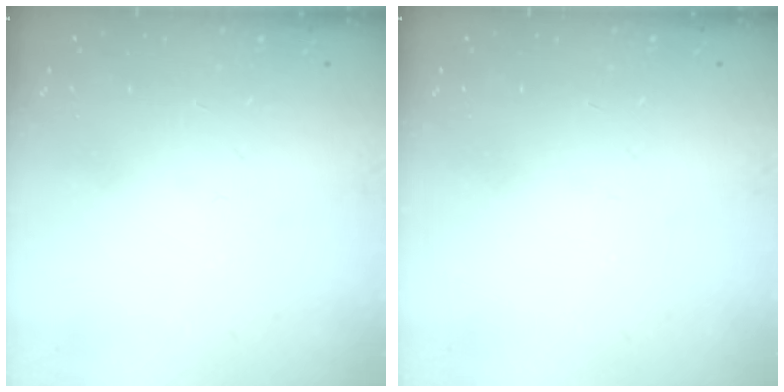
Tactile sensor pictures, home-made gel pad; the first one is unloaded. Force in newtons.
{"total": 0.0}